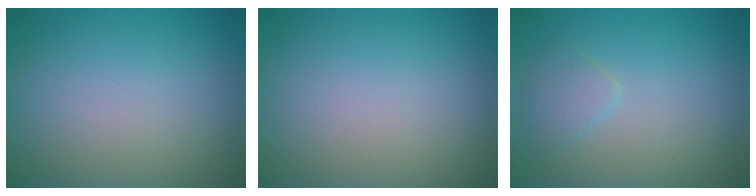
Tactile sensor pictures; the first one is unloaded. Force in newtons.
{"total": 0.0}
{"total": 1.4, "press": 1.4, "slide": 0.0}